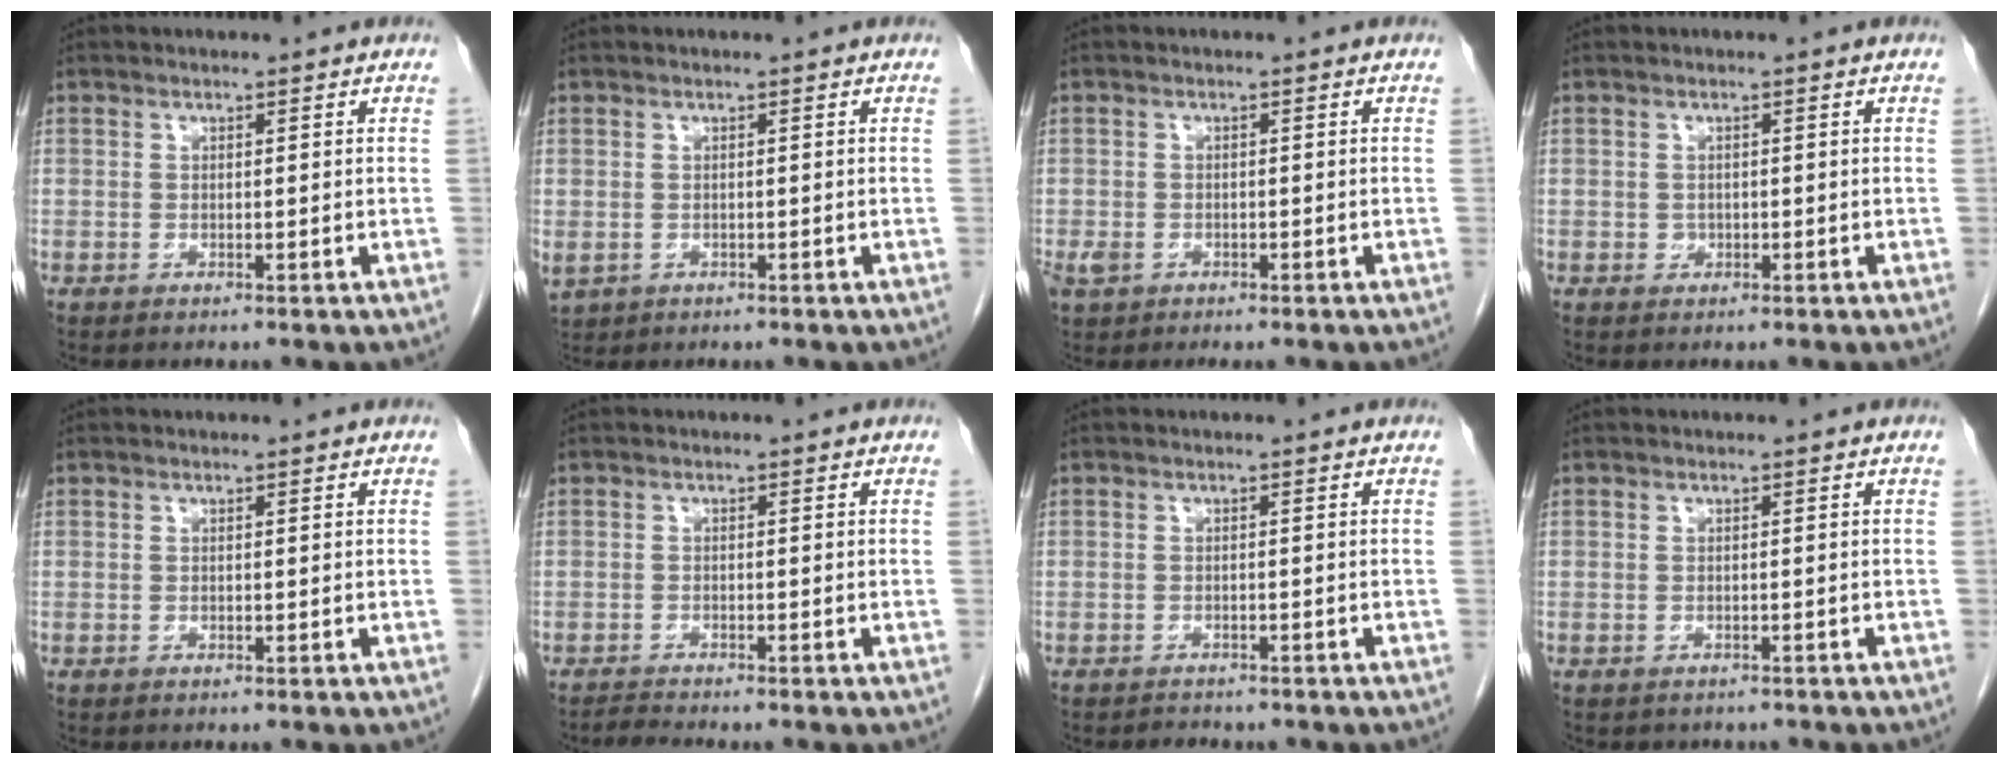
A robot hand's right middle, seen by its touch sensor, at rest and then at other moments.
{"total": 2.6, "force": [-0.7, 2.1, 1.4], "torque": [-0.037, -0.006, 0.001]}
{"total": 1.8, "force": [-0.8, 1.2, 1.0], "torque": [-0.024, 0.001, -0.010]}
{"total": 0.8, "force": [-0.1, 0.7, 0.2], "torque": [-0.003, 0.002, -0.001]}
{"total": 0.0}
{"total": 1.4, "force": [-1.3, -0.5, 0.1], "torque": [-0.012, -0.011, -0.025]}
{"total": 2.1, "force": [-1.9, 0.8, 0.3], "torque": [-0.012, -0.003, -0.025]}
{"total": 2.2, "force": [-2.0, 1.1, 0.2], "torque": [-0.009, -0.001, -0.025]}